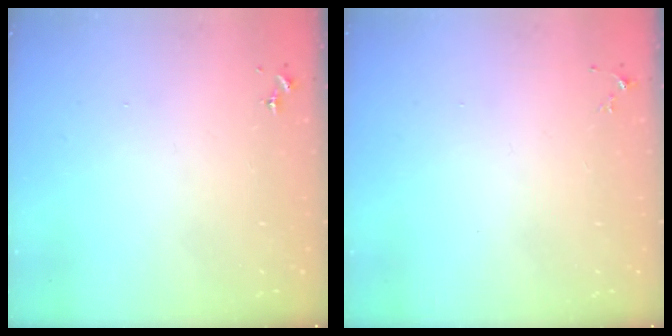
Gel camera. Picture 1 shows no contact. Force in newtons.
{"total": 3.5, "press": 3.5, "slide": 0.5}